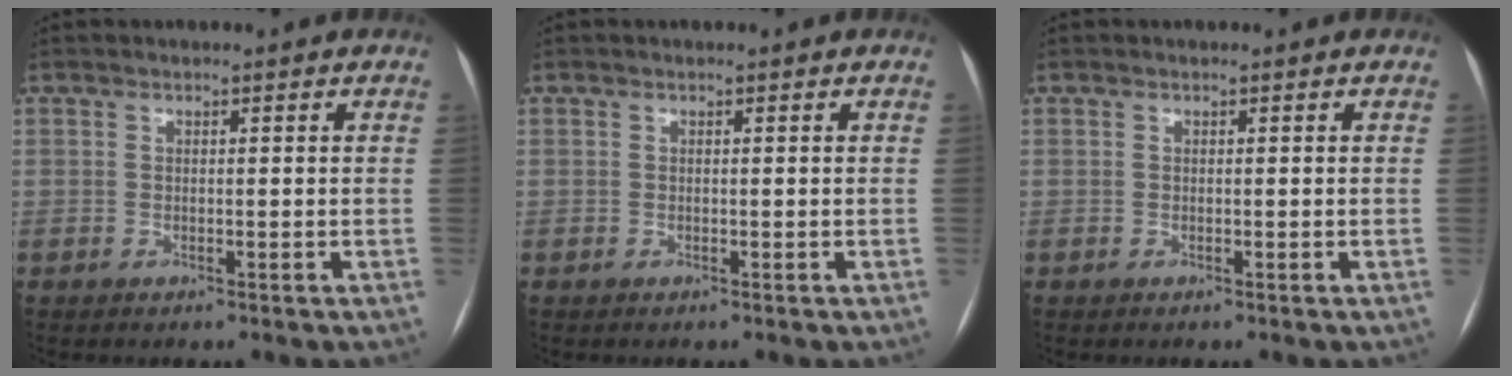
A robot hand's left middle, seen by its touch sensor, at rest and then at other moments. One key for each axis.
{"total": 0.0}
{"total": 0.0}